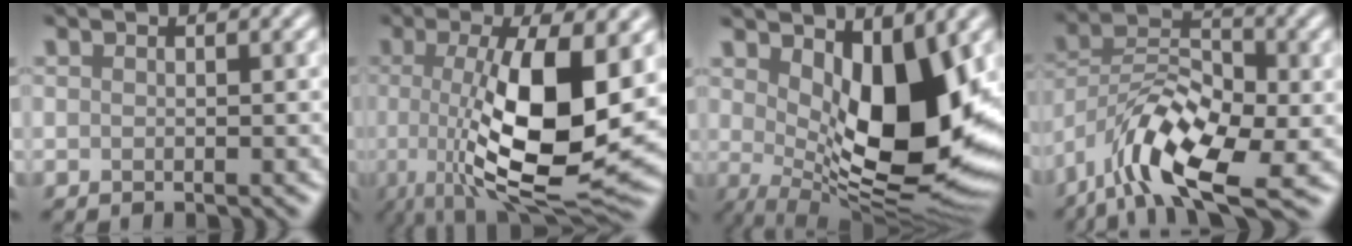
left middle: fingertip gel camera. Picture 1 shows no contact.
{"total": 11.9, "force": [0.1, 3.7, 11.3], "torque": [-0.190, -0.015, 0.003]}
{"total": 12.2, "force": [2.1, 5.4, 10.8], "torque": [-0.159, -0.024, 0.038]}
{"total": 9.9, "force": [-6.0, 3.9, 6.9], "torque": [-0.113, 0.002, -0.120]}